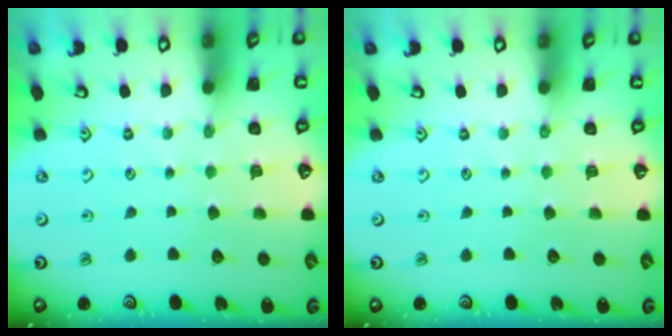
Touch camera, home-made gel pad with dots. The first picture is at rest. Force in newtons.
{"total": 0.0}